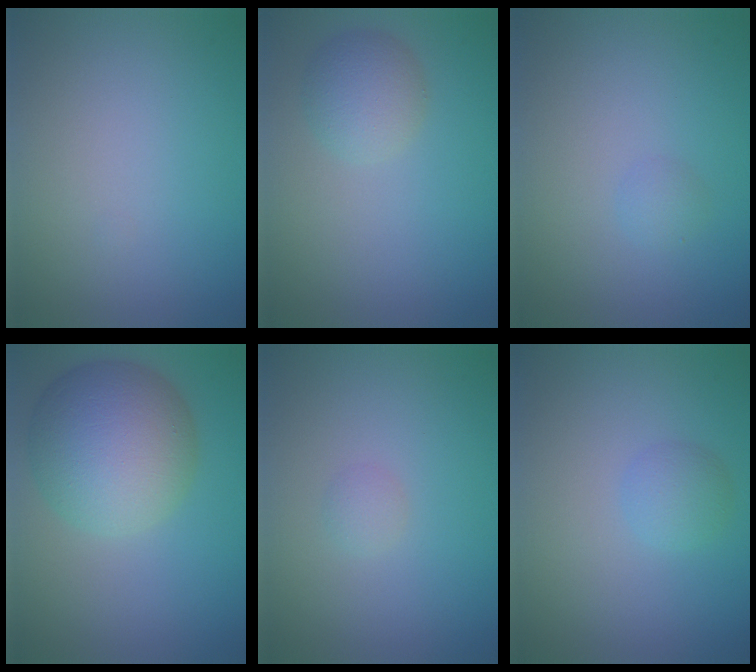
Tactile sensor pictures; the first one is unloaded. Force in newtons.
{"total": 2.9, "press": 2.9, "slide": 0.0}
{"total": 1.0, "press": 1.0, "slide": 0.1}
{"total": 9.0, "press": 9.0, "slide": 0.4}
{"total": 0.9, "press": 0.9, "slide": 0.0}
{"total": 1.9, "press": 1.9, "slide": 0.0}